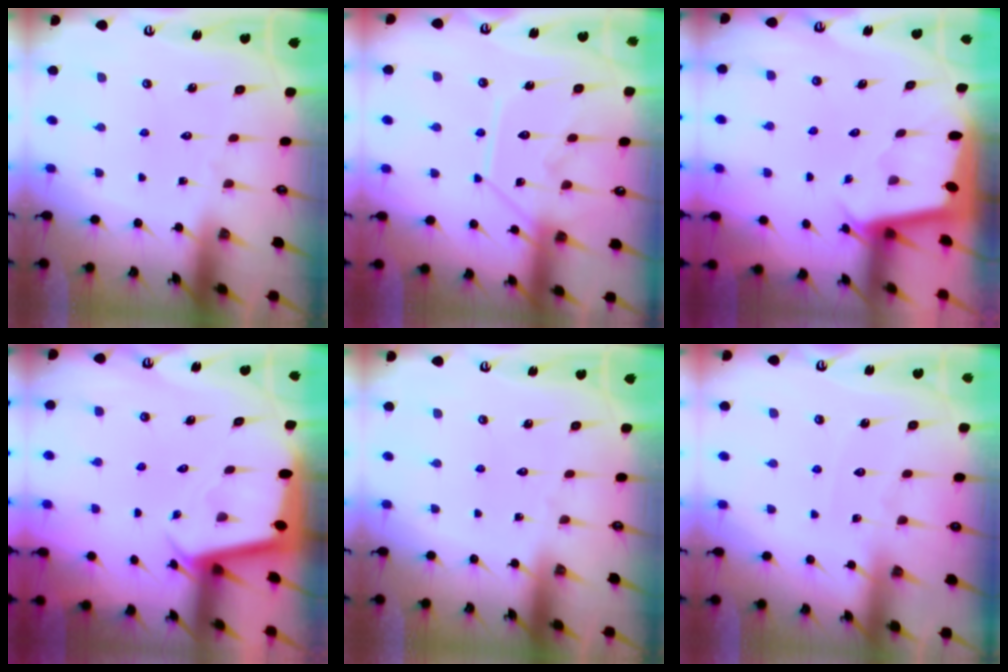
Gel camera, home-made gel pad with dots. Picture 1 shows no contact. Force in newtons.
{"total": 11.8, "press": 11.8, "slide": 0.6}
{"total": 1.9, "press": 1.9, "slide": 0.1}
{"total": 2.3, "press": 2.3, "slide": 0.1}
{"total": 0.0}
{"total": 4.6, "press": 4.5, "slide": 0.4}